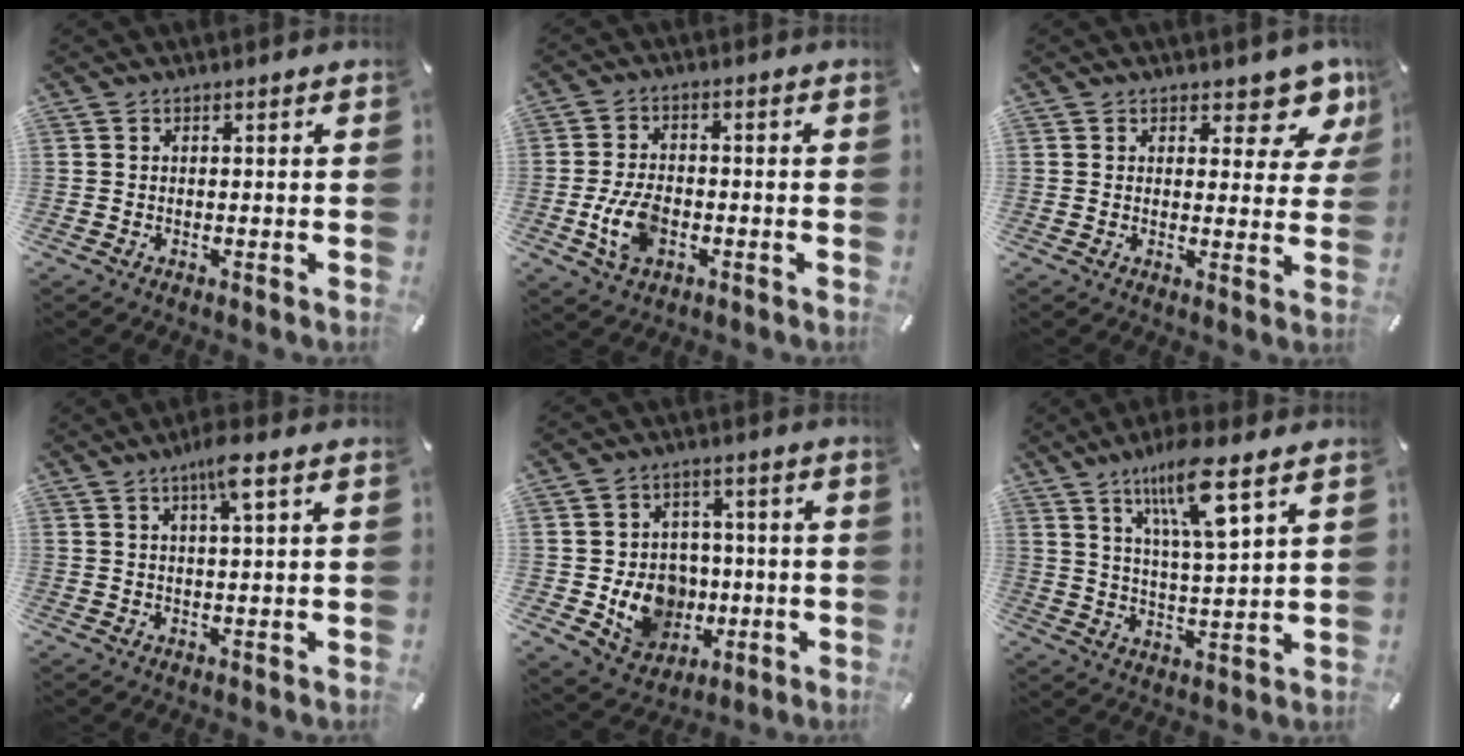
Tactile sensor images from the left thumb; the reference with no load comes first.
{"total": 8.8, "force": [-2.4, 5.6, 6.2], "torque": [-0.137, 0.009, -0.043]}
{"total": 8.2, "force": [6.0, 3.9, 3.8], "torque": [-0.021, -0.051, 0.099]}
{"total": 5.6, "force": [2.7, 0.7, 4.8], "torque": [-0.091, -0.001, 0.043]}
{"total": 12.5, "force": [-2.0, 11.4, 4.8], "torque": [-0.081, 0.013, -0.020]}
{"total": 12.5, "force": [7.6, 2.5, 9.6], "torque": [-0.178, -0.022, 0.129]}